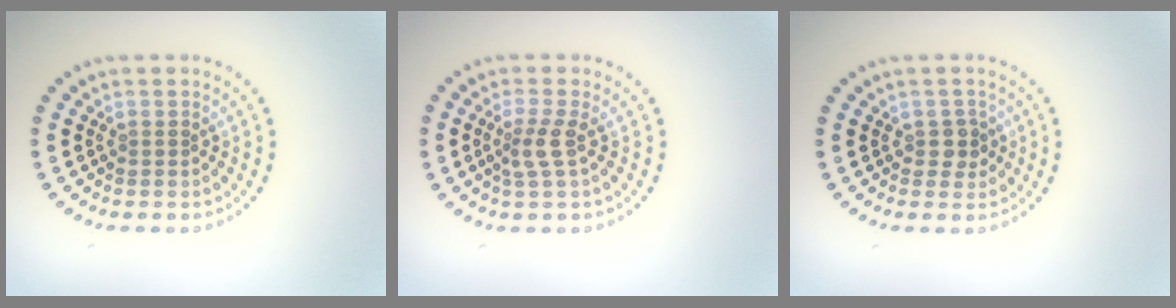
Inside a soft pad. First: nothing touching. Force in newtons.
{"total": 2.0, "press": 1.6, "slide": 1.3}
{"total": 1.4, "press": 1.4, "slide": 0.5}